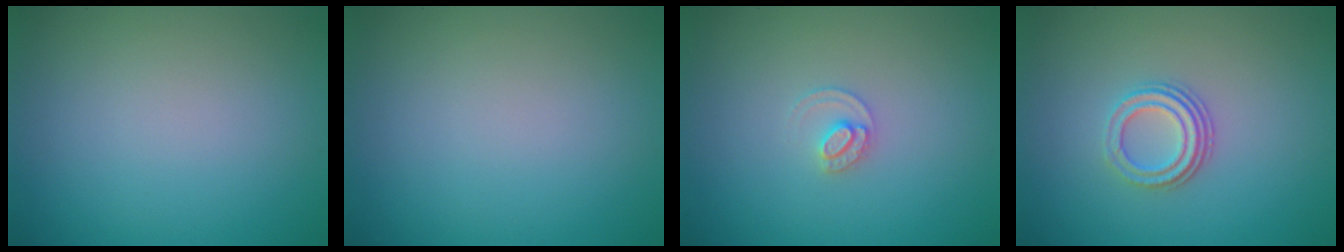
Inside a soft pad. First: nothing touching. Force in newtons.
{"total": 0.0}
{"total": 1.5, "press": 1.5, "slide": 0.2}
{"total": 2.9, "press": 2.2, "slide": 2.0}